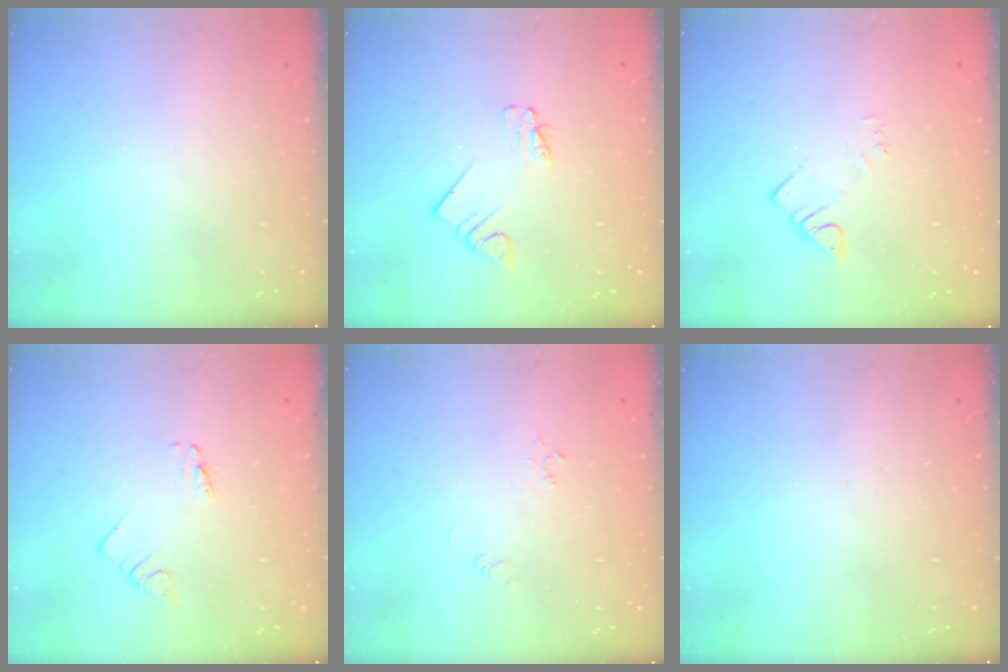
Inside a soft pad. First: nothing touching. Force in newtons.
{"total": 2.1, "press": 2.1, "slide": 0.0}
{"total": 3.0, "press": 2.9, "slide": 0.5}
{"total": 0.8, "press": 0.8, "slide": 0.0}
{"total": 2.4, "press": 2.4, "slide": 0.3}
{"total": 0.0}